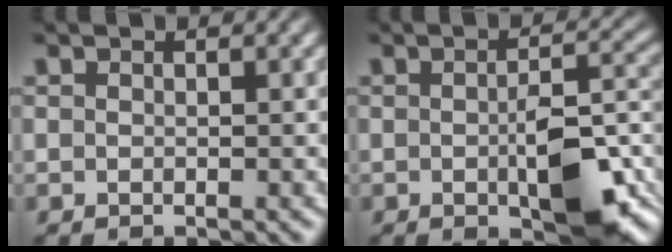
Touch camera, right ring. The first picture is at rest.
{"total": 7.9, "force": [-2.6, 2.9, 6.9], "torque": [-0.072, -0.004, -0.034]}